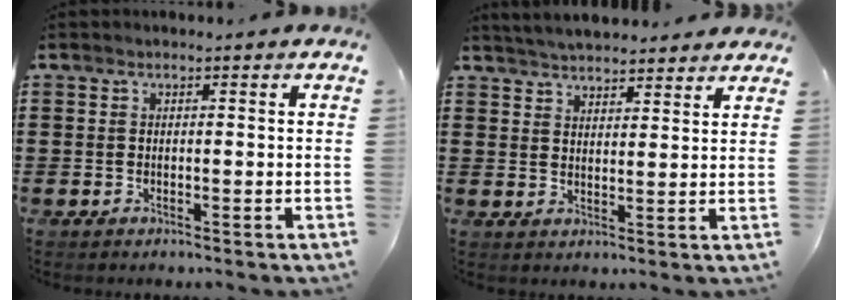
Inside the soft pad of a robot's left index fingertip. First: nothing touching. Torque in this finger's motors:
{"motor_torque": [1.66, -0.47, 0.12, 0.00]}